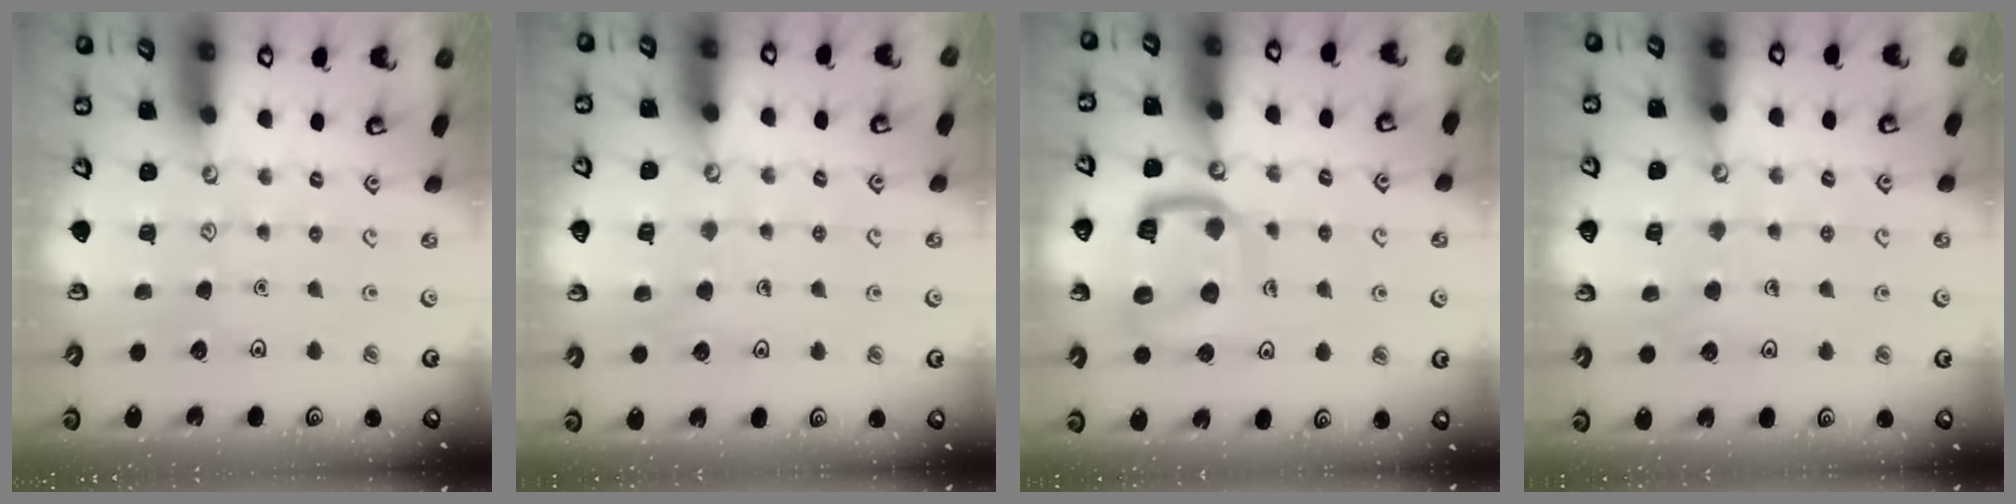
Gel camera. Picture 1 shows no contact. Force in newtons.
{"total": 4.9, "press": 4.9, "slide": 0.4}
{"total": 15.9, "press": 15.8, "slide": 1.7}
{"total": 4.9, "press": 4.9, "slide": 0.4}